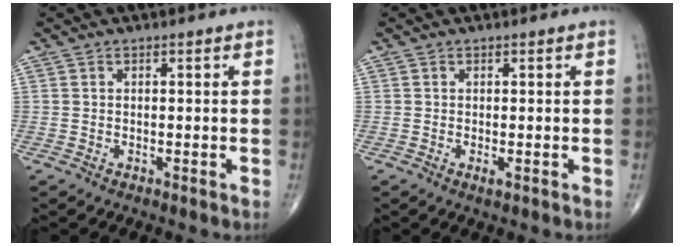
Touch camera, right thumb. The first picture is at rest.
{"total": 0.8, "force": [-0.2, 0.3, 0.7], "torque": [-0.015, -0.004, -0.004]}